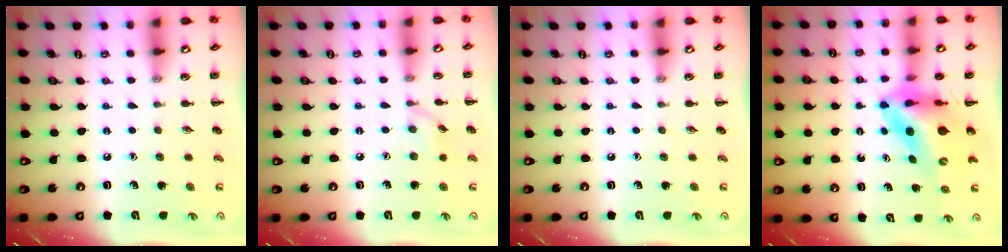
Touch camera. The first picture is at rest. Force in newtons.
{"total": 6.0, "press": 6.0, "slide": 0.6}
{"total": 0.0}
{"total": 11.4, "press": 10.9, "slide": 3.5}